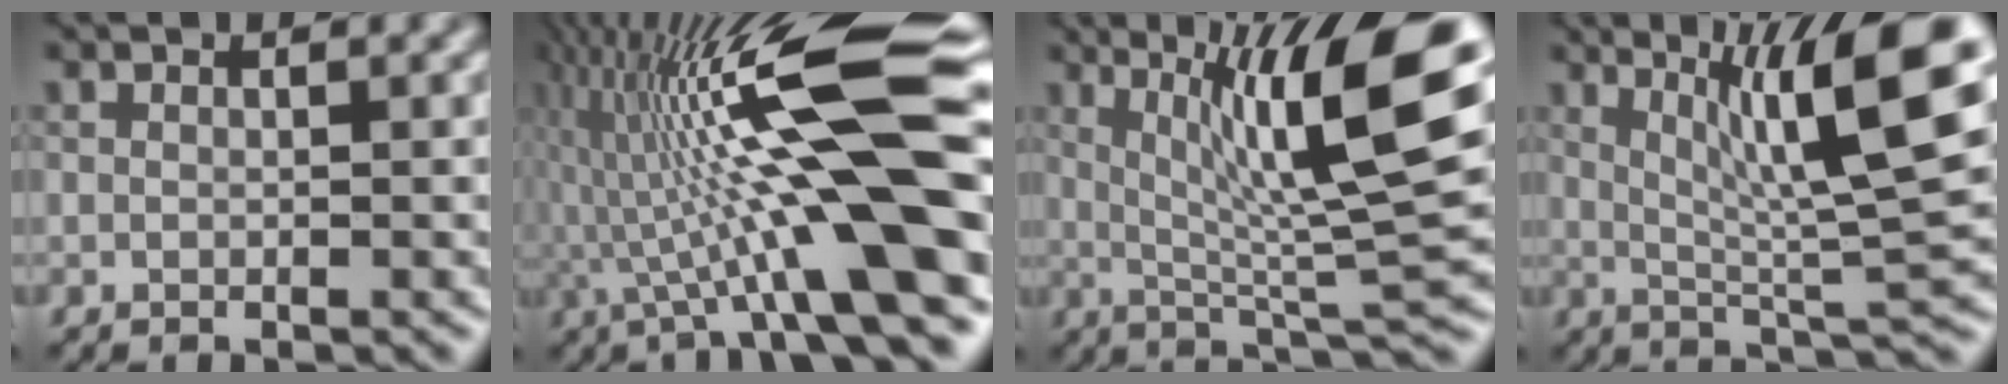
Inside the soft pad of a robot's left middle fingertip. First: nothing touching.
{"total": 15.3, "force": [-1.6, 2.0, 15.0], "torque": [-0.243, 0.029, -0.022]}
{"total": 11.3, "force": [3.3, 1.7, 10.7], "torque": [-0.162, 0.002, 0.063]}
{"total": 10.1, "force": [3.4, 1.4, 9.4], "torque": [-0.136, 0.002, 0.063]}